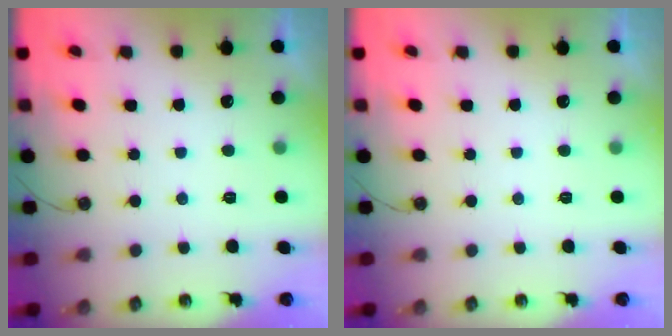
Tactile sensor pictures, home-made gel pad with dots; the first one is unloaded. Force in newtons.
{"total": 0.0}